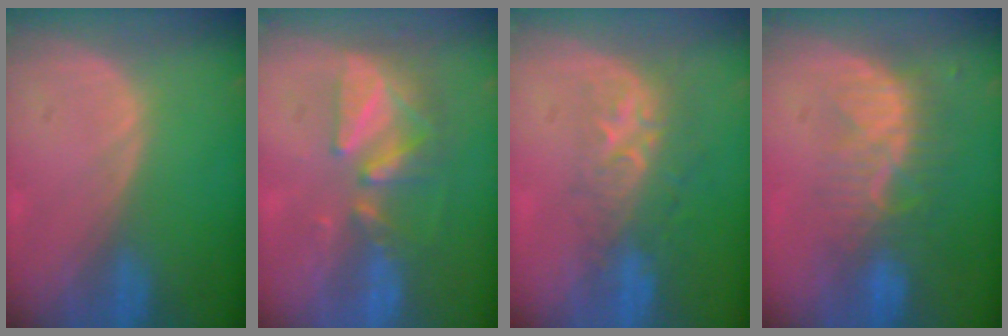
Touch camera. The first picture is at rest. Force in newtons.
{"total": 9.0, "press": 7.9, "slide": 4.3}
{"total": 8.9, "press": 7.2, "slide": 5.2}
{"total": 8.1, "press": 7.4, "slide": 3.5}